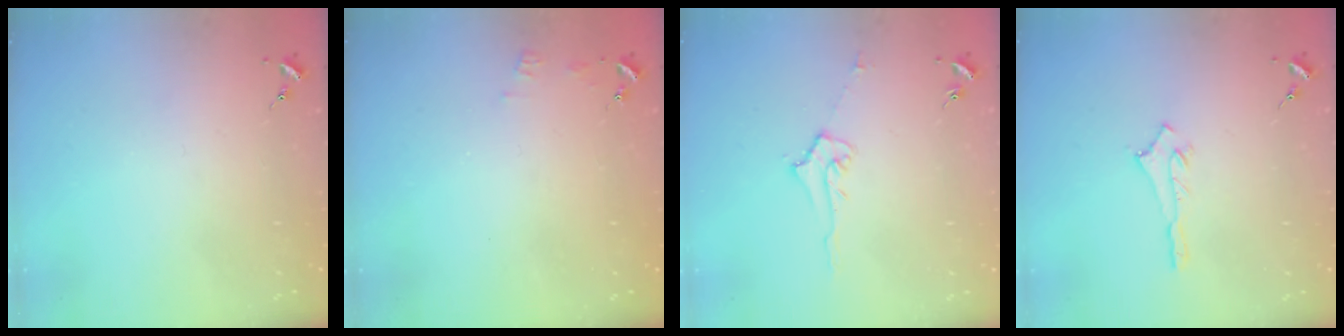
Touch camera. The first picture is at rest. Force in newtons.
{"total": 4.2, "press": 4.2, "slide": 0.5}
{"total": 5.2, "press": 5.1, "slide": 0.9}
{"total": 2.9, "press": 2.9, "slide": 0.2}